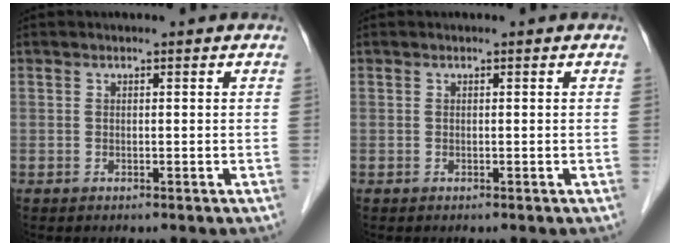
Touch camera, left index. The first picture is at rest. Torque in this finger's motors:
{"motor_torque": [0.00, 0.00, 0.00, 0.00]}